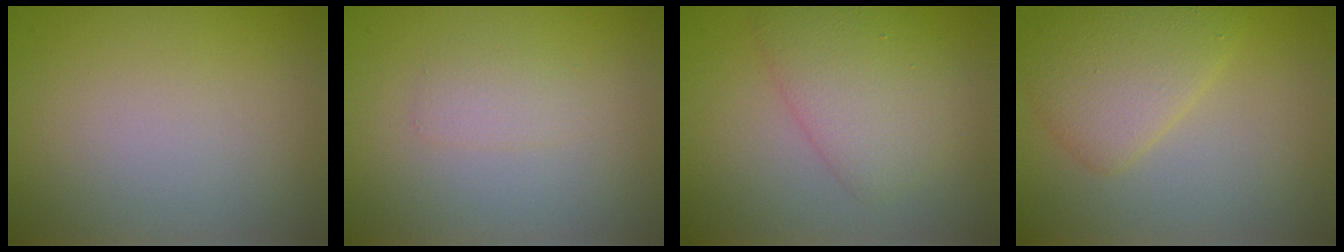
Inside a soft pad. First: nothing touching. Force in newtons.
{"total": 1.2, "press": 1.2, "slide": 0.0}
{"total": 4.1, "press": 4.1, "slide": 0.1}
{"total": 3.9, "press": 3.9, "slide": 0.1}